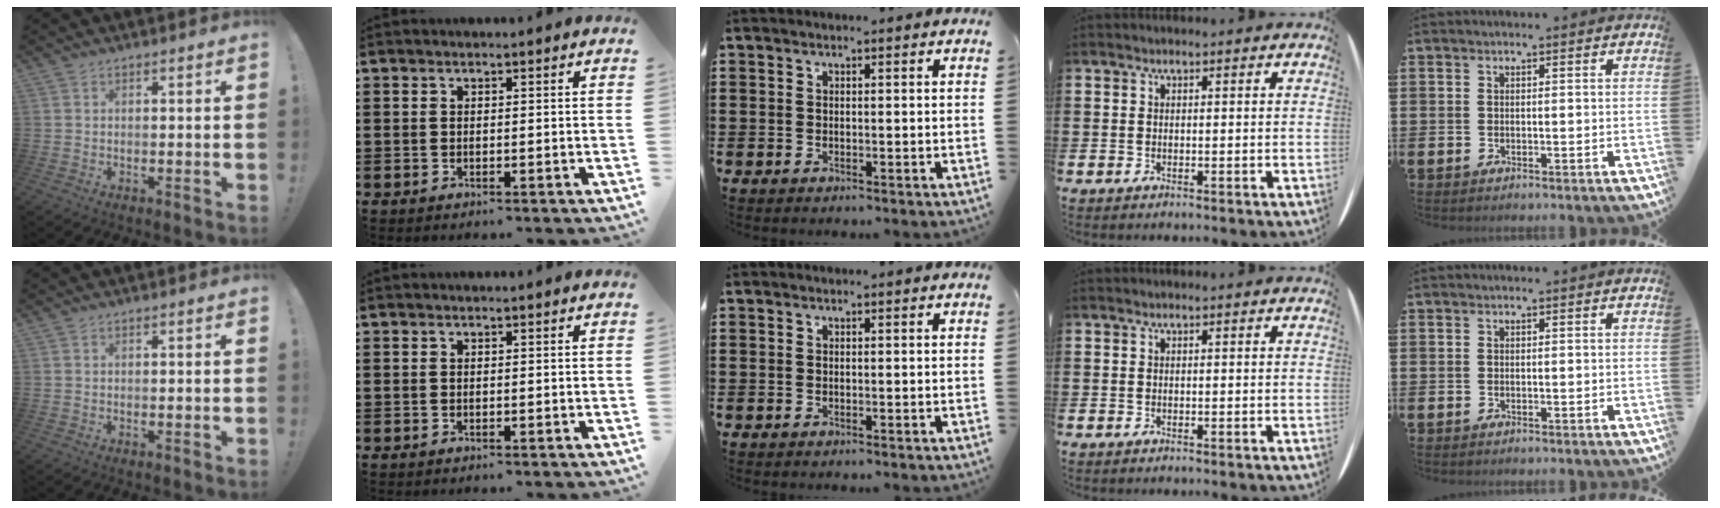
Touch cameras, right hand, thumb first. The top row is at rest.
{}